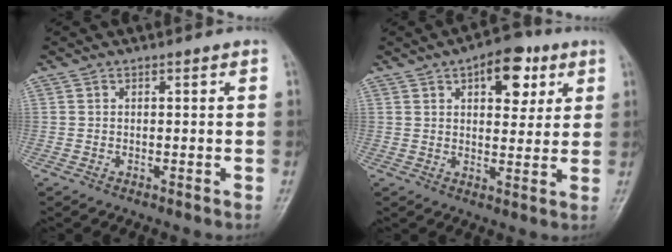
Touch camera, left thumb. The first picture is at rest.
{"total": 9.6, "force": [4.4, 5.2, 6.8], "torque": [-0.056, -0.011, 0.054]}